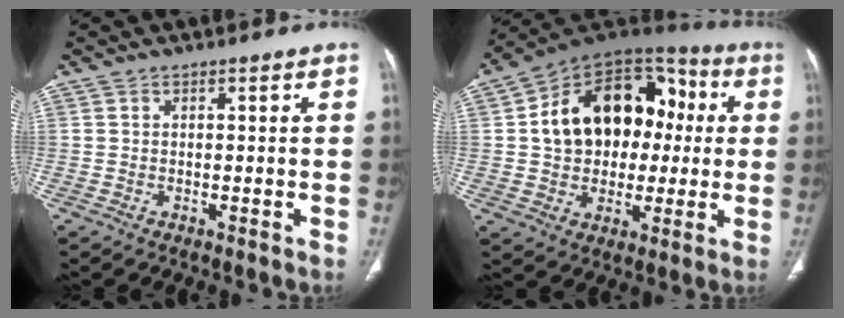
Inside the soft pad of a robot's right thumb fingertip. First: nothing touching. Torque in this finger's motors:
{"motor_torque": [1.56, 1.69, 1.10, -0.75, 0.15]}